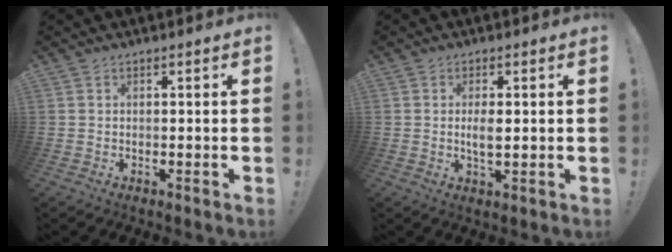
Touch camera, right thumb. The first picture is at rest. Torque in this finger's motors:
{"motor_torque": [-0.35, 0.08, 0.35, -0.30, 0.01]}